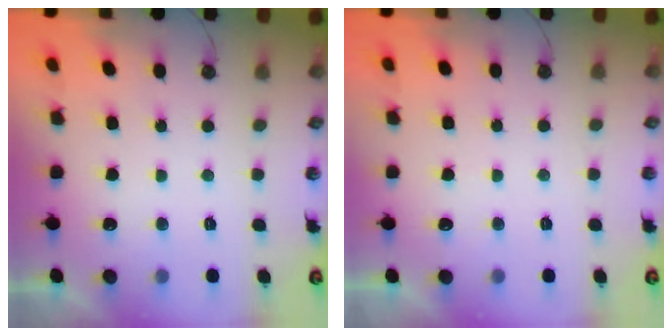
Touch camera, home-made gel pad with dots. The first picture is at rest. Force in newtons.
{"total": 2.9, "press": 2.9, "slide": 0.4}